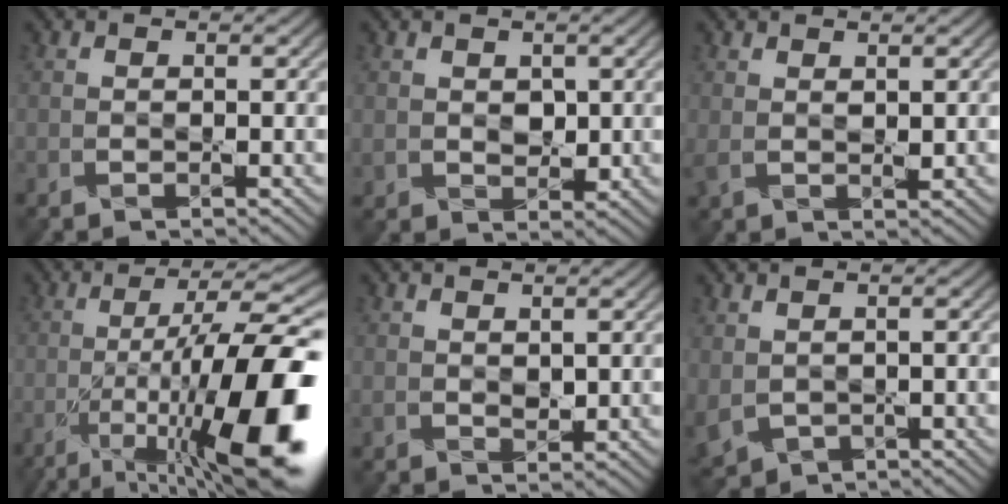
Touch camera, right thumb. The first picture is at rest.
{"total": 2.6, "force": [0.8, 2.1, 1.3], "torque": [-0.038, -0.009, 0.017]}
{"total": 2.3, "force": [1.1, 1.1, 1.7], "torque": [-0.042, -0.004, 0.026]}
{"total": 18.2, "force": [-6.7, 5.3, 16.1], "torque": [-0.254, 0.005, -0.110]}
{"total": 1.6, "force": [0.8, 1.0, 0.9], "torque": [-0.021, -0.007, 0.022]}
{"total": 3.5, "force": [0.0, 2.7, 2.2], "torque": [-0.073, -0.017, 0.004]}